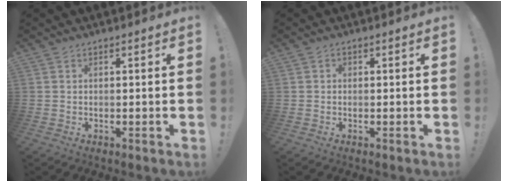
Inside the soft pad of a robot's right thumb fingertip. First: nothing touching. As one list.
[{"total": 0.7, "force": [-0.1, 0.6, 0.3], "torque": [0.004, -0.001, -0.004]}]